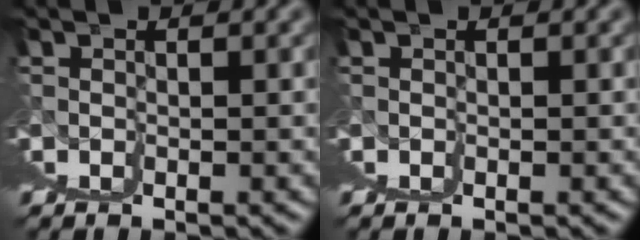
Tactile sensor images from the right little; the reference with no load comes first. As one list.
[{"total": 0.0}]